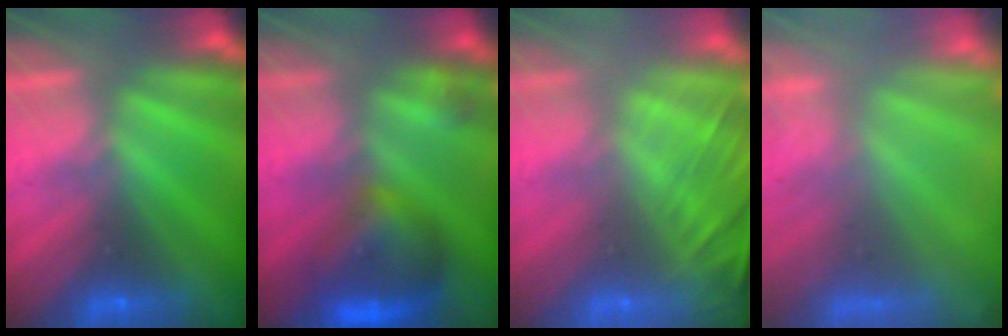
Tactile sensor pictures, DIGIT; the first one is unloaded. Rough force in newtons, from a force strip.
{"total": 7.6}
{"total": 7.2}
{"total": 8.8}